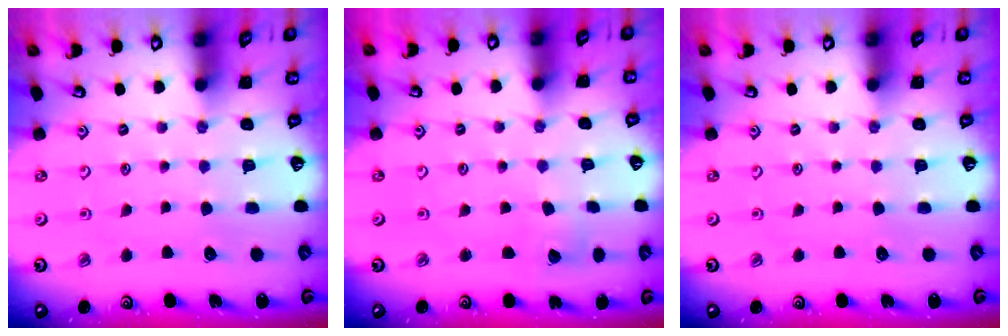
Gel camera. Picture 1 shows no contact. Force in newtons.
{"total": 3.0, "press": 3.0, "slide": 0.3}
{"total": 0.0}